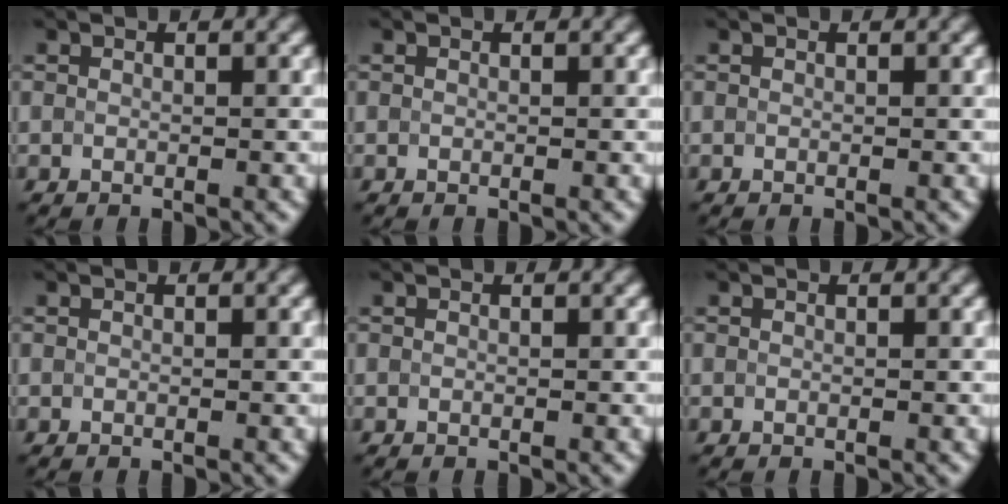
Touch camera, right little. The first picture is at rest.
{"total": 0.0}
{"total": 0.0}
{"total": 0.0}
{"total": 0.0}
{"total": 0.0}